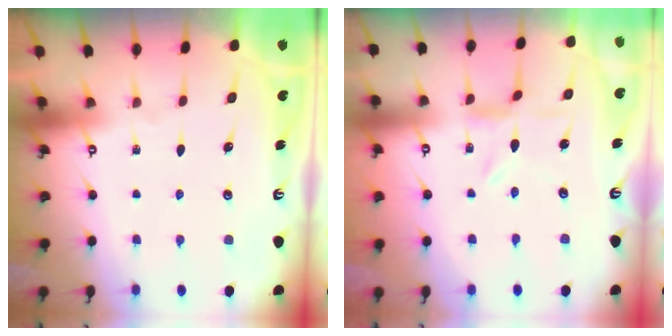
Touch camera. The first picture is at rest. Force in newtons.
{"total": 1.1, "press": 1.1, "slide": 0.2}